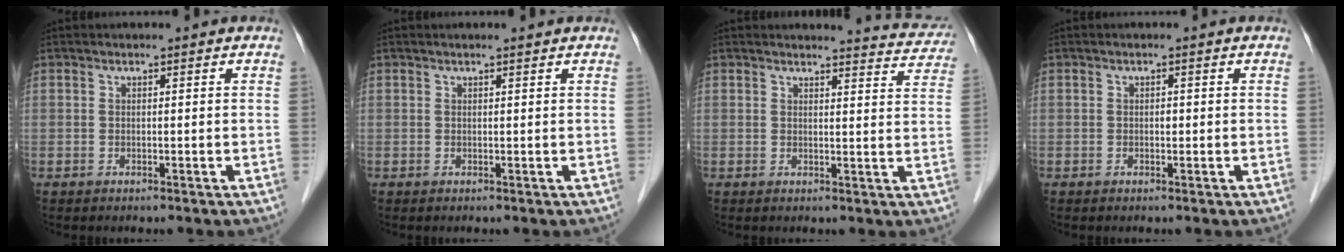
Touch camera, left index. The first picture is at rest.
{"total": 1.0, "force": [0.8, -0.1, 0.5], "torque": [-0.010, 0.006, 0.015]}
{"total": 6.4, "force": [6.4, 0.5, 0.0], "torque": [0.004, -0.026, 0.052]}
{"total": 0.7, "force": [-0.1, 0.4, 0.5], "torque": [-0.008, 0.001, -0.003]}